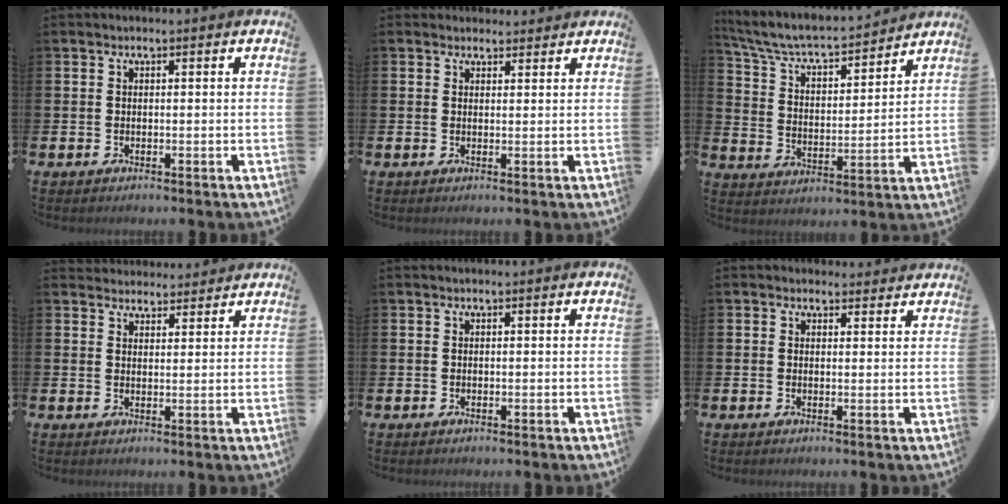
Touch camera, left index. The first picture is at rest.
{"total": 1.9, "force": [1.8, 0.7, -0.1], "torque": [0.019, -0.011, 0.030]}
{"total": 6.9, "force": [6.4, 1.2, 2.3], "torque": [-0.077, -0.051, 0.106]}
{"total": 3.3, "force": [3.1, 1.0, -0.3], "torque": [0.002, -0.014, 0.058]}
{"total": 0.0}
{"total": 1.6, "force": [1.4, 0.7, 0.0], "torque": [0.009, -0.002, 0.024]}